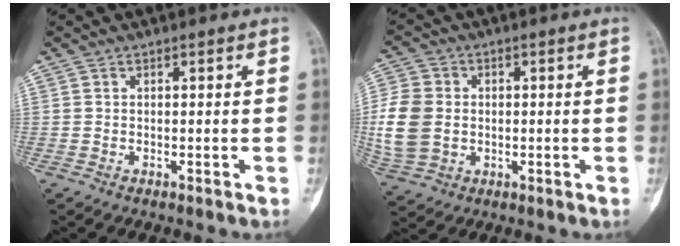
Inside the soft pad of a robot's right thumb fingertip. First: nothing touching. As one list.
[{"total": 10.8, "force": [-0.4, 8.6, 6.6], "torque": [-0.138, 0.004, -0.006]}]